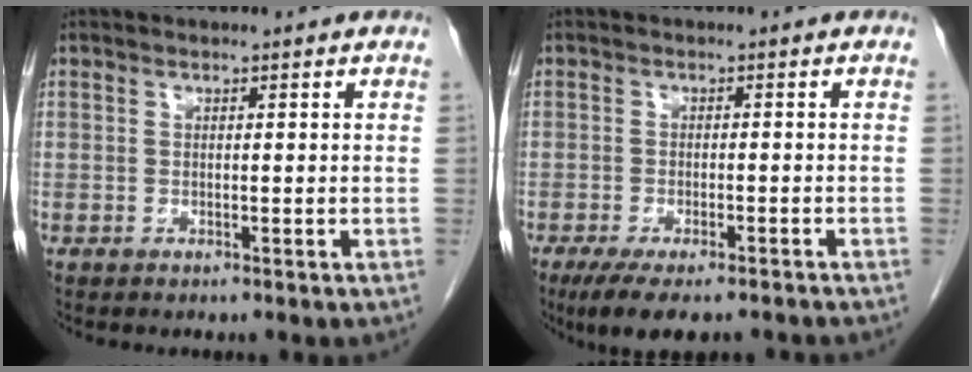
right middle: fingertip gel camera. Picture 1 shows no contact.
{"total": 9.8, "force": [-7.9, 2.1, 5.3], "torque": [-0.074, -0.010, -0.116]}